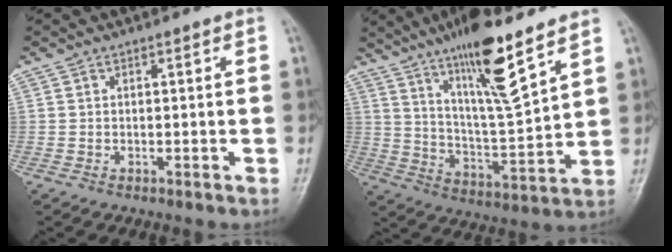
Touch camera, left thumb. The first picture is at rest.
{"total": 15.8, "force": [10.3, 2.2, 11.9], "torque": [-0.199, -0.062, 0.187]}